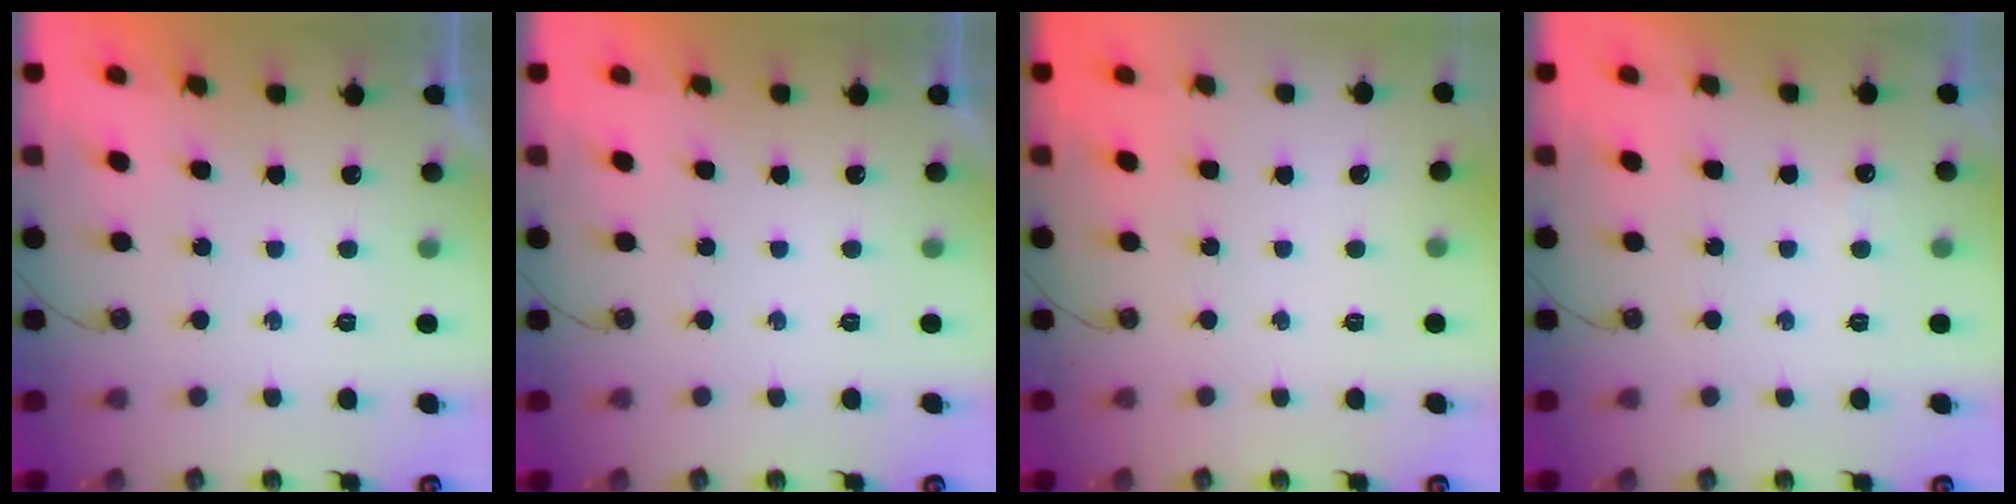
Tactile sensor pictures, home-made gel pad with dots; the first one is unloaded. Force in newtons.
{"total": 0.0}
{"total": 0.0}
{"total": 2.9, "press": 2.8, "slide": 0.7}